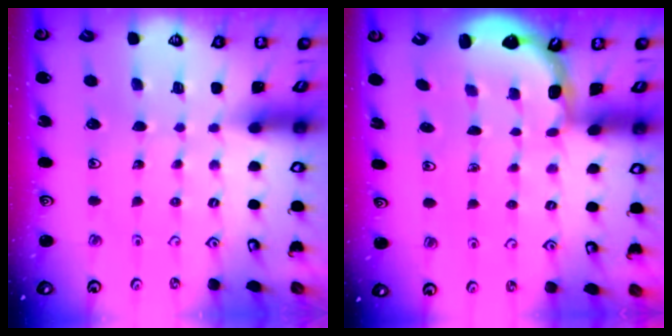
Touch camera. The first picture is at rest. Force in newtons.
{"total": 2.5, "press": 2.2, "slide": 1.3}